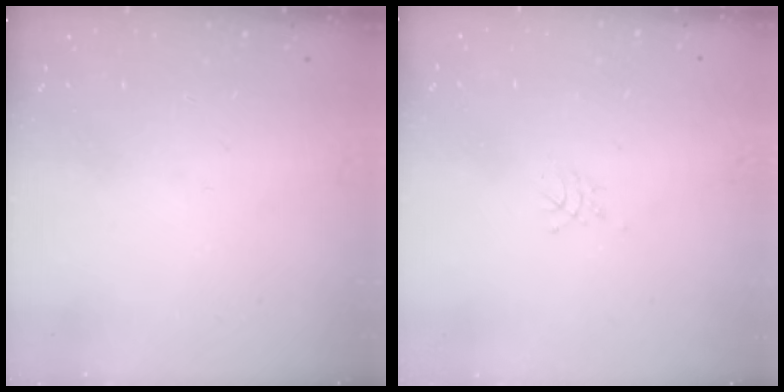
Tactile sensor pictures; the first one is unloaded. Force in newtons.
{"total": 5.1, "press": 5.1, "slide": 0.2}